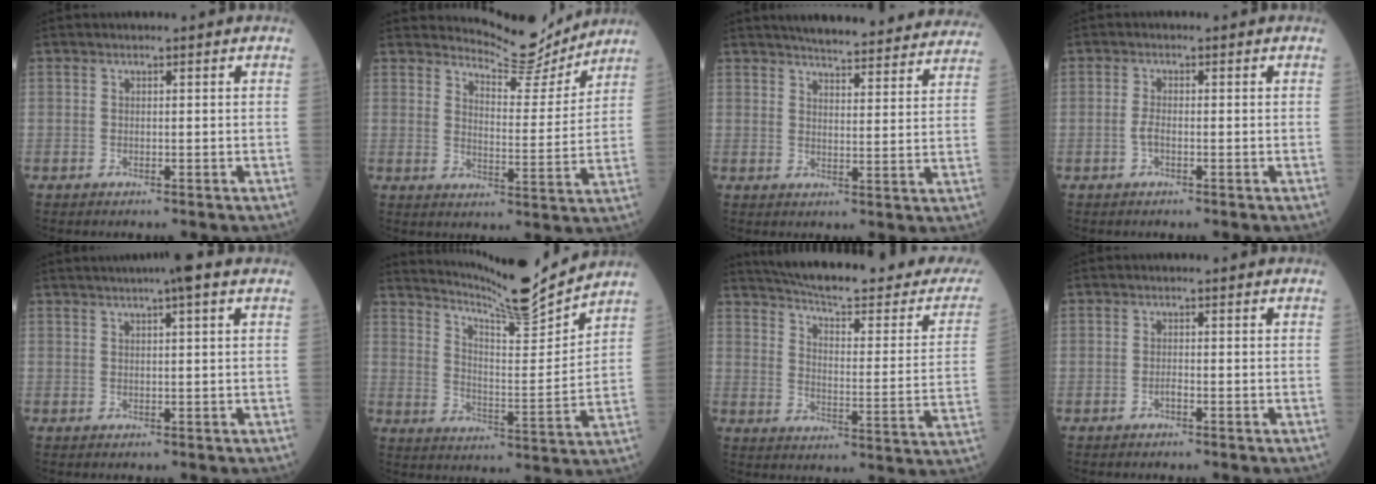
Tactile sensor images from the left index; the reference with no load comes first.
{"total": 8.8, "force": [8.8, 0.6, 0.0], "torque": [-0.010, -0.025, 0.127]}
{"total": 22.6, "force": [21.0, 3.4, 7.6], "torque": [-0.092, -0.029, 0.246]}
{"total": 1.5, "force": [-0.7, 0.4, 1.3], "torque": [-0.029, 0.002, -0.015]}
{"total": 5.0, "force": [3.4, -0.1, 3.7], "torque": [-0.056, 0.023, 0.052]}
{"total": 14.0, "force": [13.5, -1.4, 3.5], "torque": [-0.066, -0.030, 0.211]}
{"total": 26.8, "force": [24.1, 3.5, 11.1], "torque": [-0.162, -0.072, 0.302]}
{"total": 0.7, "force": [-0.5, 0.0, 0.5], "torque": [-0.010, 0.000, -0.010]}